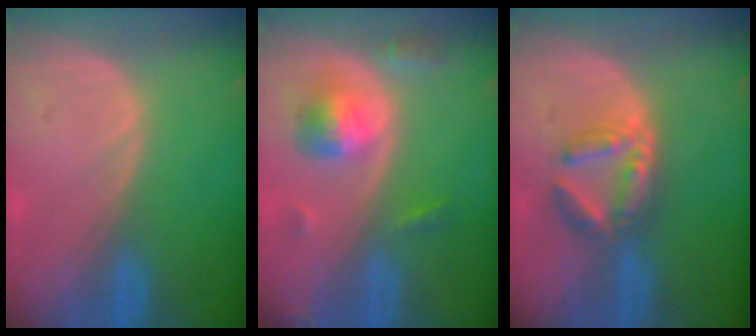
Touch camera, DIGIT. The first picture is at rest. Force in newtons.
{"total": 5.6, "press": 5.2, "slide": 1.9}
{"total": 6.0, "press": 5.7, "slide": 1.7}